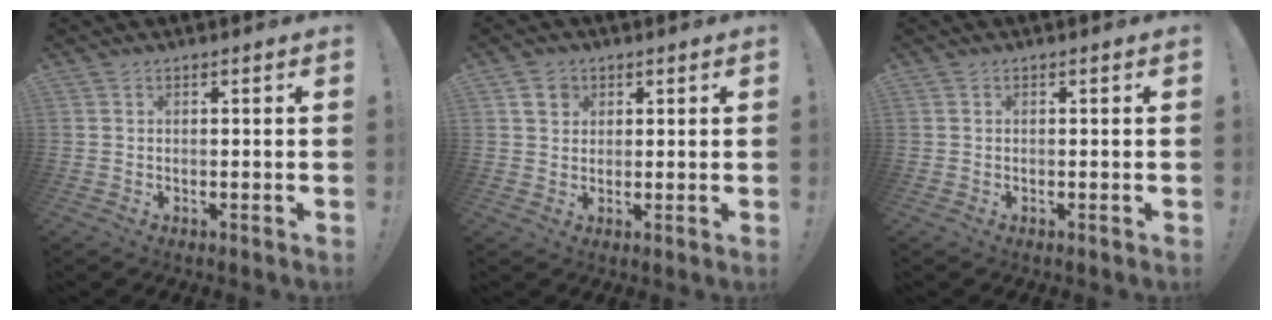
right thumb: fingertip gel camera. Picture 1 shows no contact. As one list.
[{"total": 4.6, "force": [2.2, 3.7, 1.6], "torque": [-0.021, -0.003, 0.041]}, {"total": 0.0}]